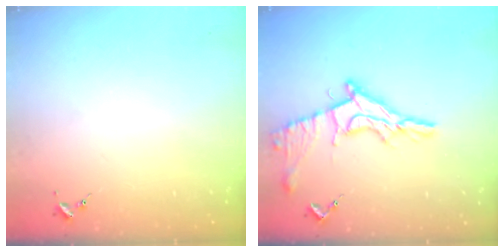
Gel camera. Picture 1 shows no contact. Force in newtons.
{"total": 15.4, "press": 15.3, "slide": 1.3}